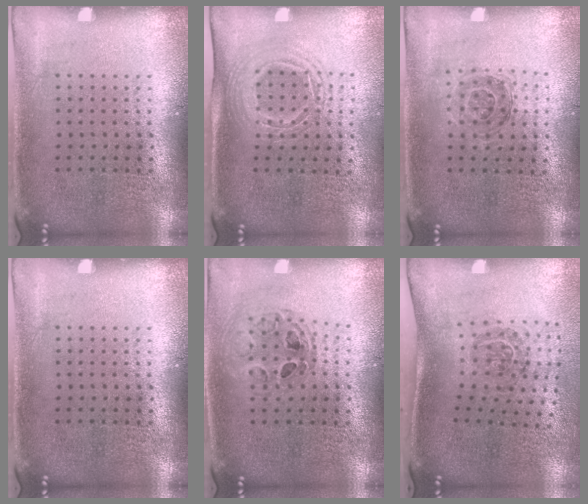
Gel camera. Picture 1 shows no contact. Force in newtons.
{"total": 1.5, "press": 1.3, "slide": 0.9}
{"total": 1.1, "press": 1.0, "slide": 0.3}
{"total": 0.0}
{"total": 0.8, "press": 0.7, "slide": 0.2}
{"total": 2.0, "press": 1.2, "slide": 1.5}